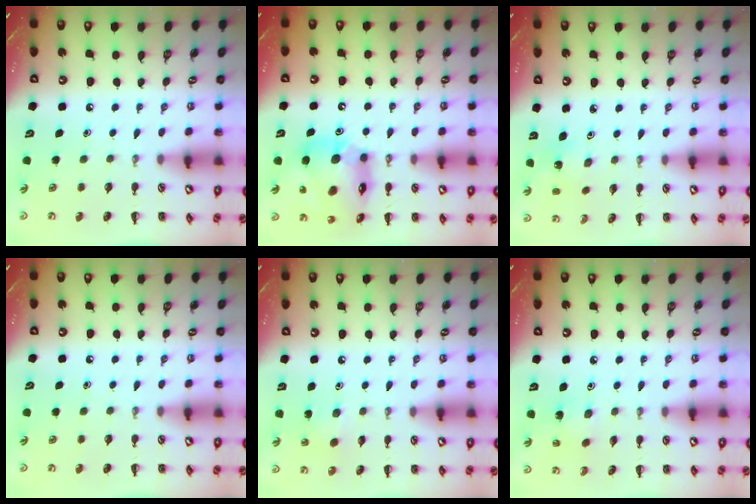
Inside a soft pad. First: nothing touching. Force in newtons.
{"total": 17.3, "press": 16.6, "slide": 4.9}
{"total": 3.0, "press": 2.8, "slide": 1.0}
{"total": 0.0}
{"total": 2.5, "press": 2.4, "slide": 0.7}
{"total": 2.1, "press": 1.9, "slide": 0.9}